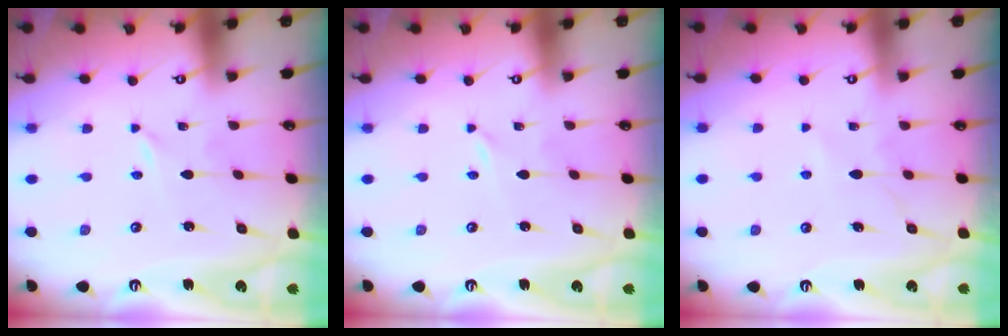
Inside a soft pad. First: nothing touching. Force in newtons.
{"total": 0.0}
{"total": 5.3, "press": 5.2, "slide": 0.9}